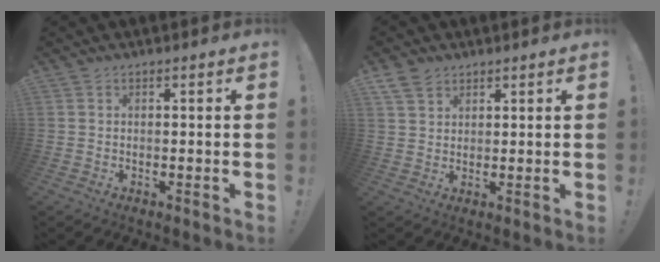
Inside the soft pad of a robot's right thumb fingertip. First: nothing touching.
{"total": 4.7, "force": [3.2, 3.0, 1.6], "torque": [-0.027, -0.013, 0.062]}